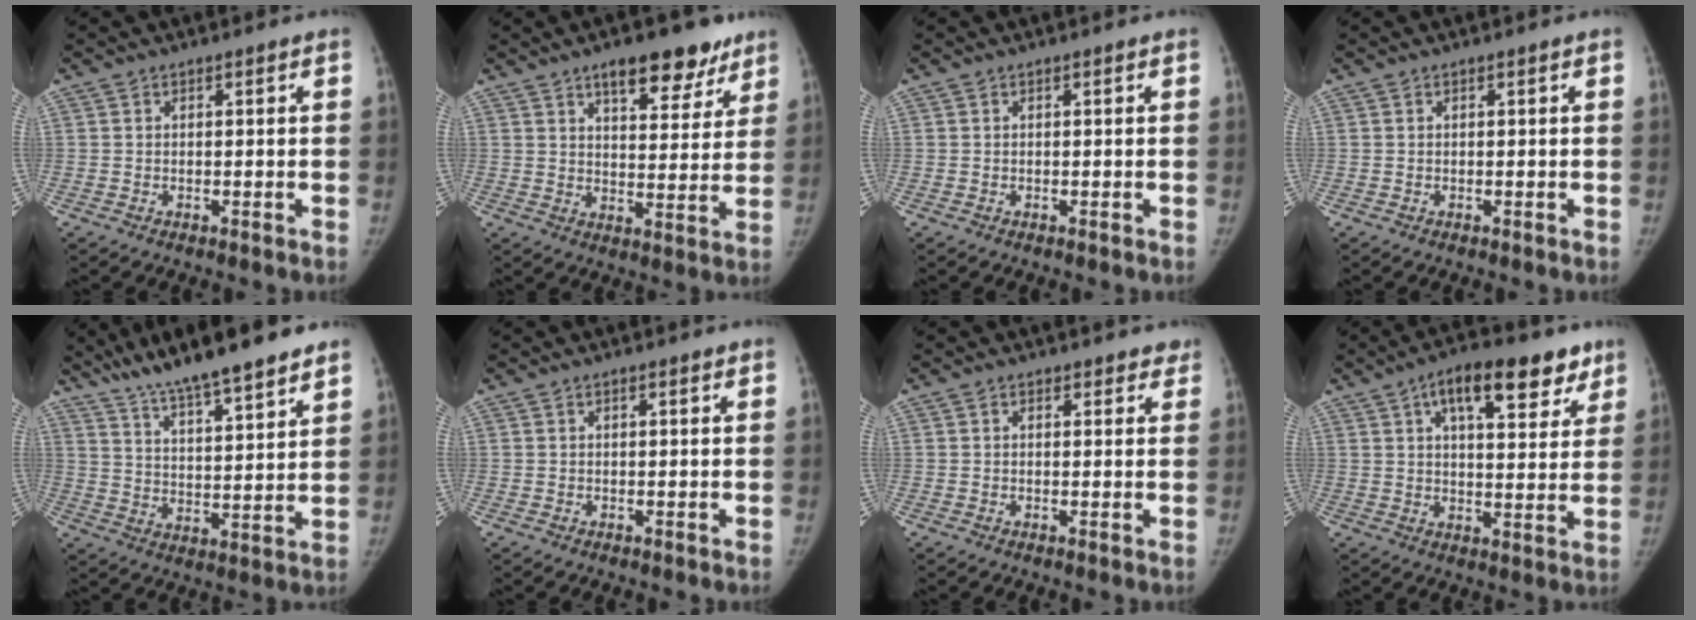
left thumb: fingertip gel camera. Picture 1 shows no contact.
{"total": 12.5, "force": [8.3, 5.5, 7.5], "torque": [-0.056, -0.040, 0.118]}
{"total": 0.0}
{"total": 0.0}
{"total": 17.6, "force": [13.8, 3.0, 10.5], "torque": [-0.147, -0.053, 0.228]}
{"total": 0.5, "force": [0.3, 0.2, 0.4], "torque": [-0.007, -0.001, 0.003]}
{"total": 2.2, "force": [1.5, 1.5, 0.5], "torque": [0.024, -0.004, 0.012]}
{"total": 15.1, "force": [8.4, 6.7, 10.6], "torque": [-0.112, -0.016, 0.120]}